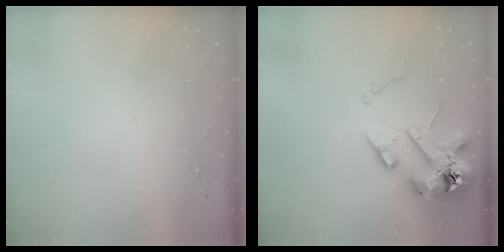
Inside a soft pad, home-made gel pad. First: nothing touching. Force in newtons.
{"total": 14.5, "press": 14.3, "slide": 2.0}